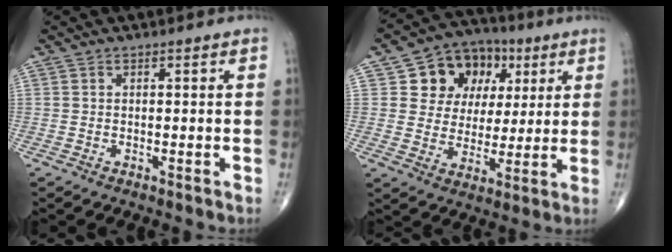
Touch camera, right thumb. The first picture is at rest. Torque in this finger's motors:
{"motor_torque": [0.17, 0.25, 0.62, 0.59, 0.12]}